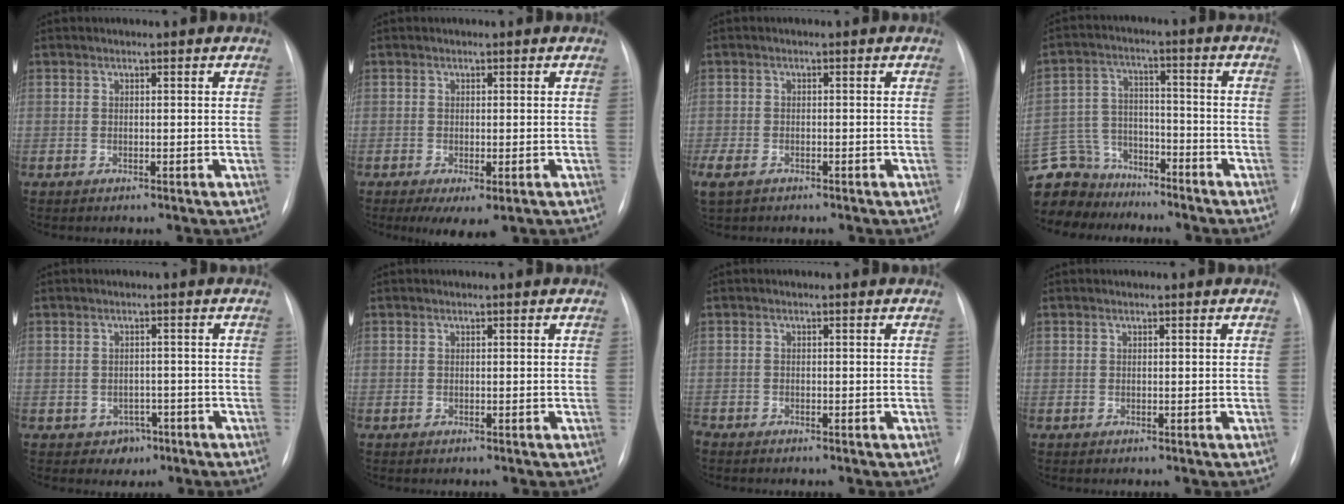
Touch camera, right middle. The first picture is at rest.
{"total": 4.5, "force": [-2.2, 1.4, 3.7], "torque": [-0.046, -0.011, -0.026]}
{"total": 5.5, "force": [-3.6, 3.0, 2.9], "torque": [-0.068, -0.013, -0.057]}
{"total": 14.8, "force": [-12.5, 7.6, 2.2], "torque": [-0.074, 0.034, -0.213]}
{"total": 2.7, "force": [-1.4, 2.2, 0.6], "torque": [-0.003, 0.009, -0.013]}
{"total": 0.0}
{"total": 2.0, "force": [-1.8, 0.7, 0.7], "torque": [-0.014, -0.004, -0.025]}
{"total": 0.0}